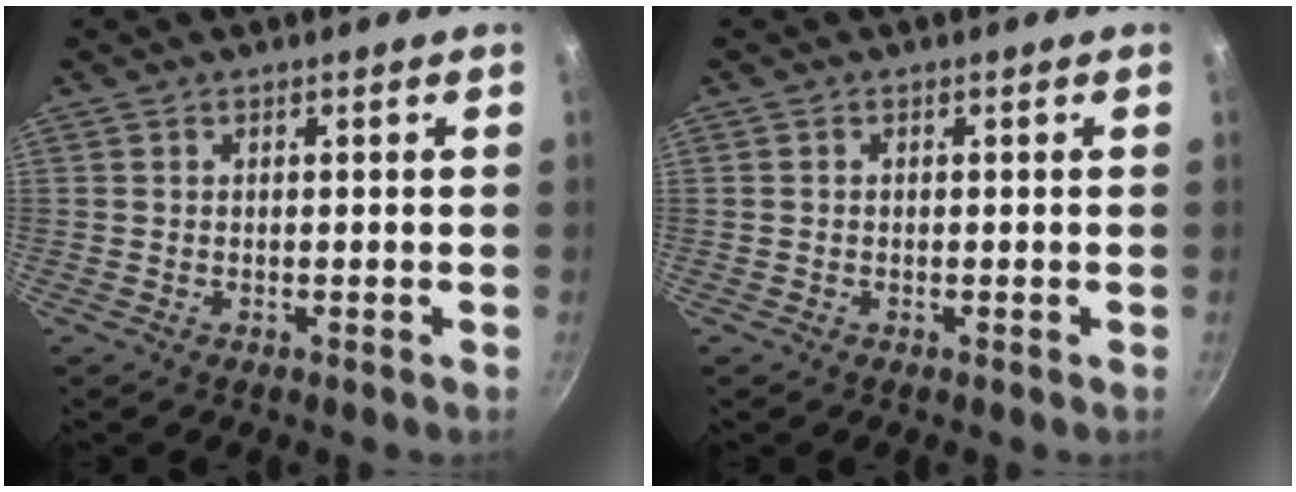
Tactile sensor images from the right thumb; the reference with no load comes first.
{"total": 0.0}